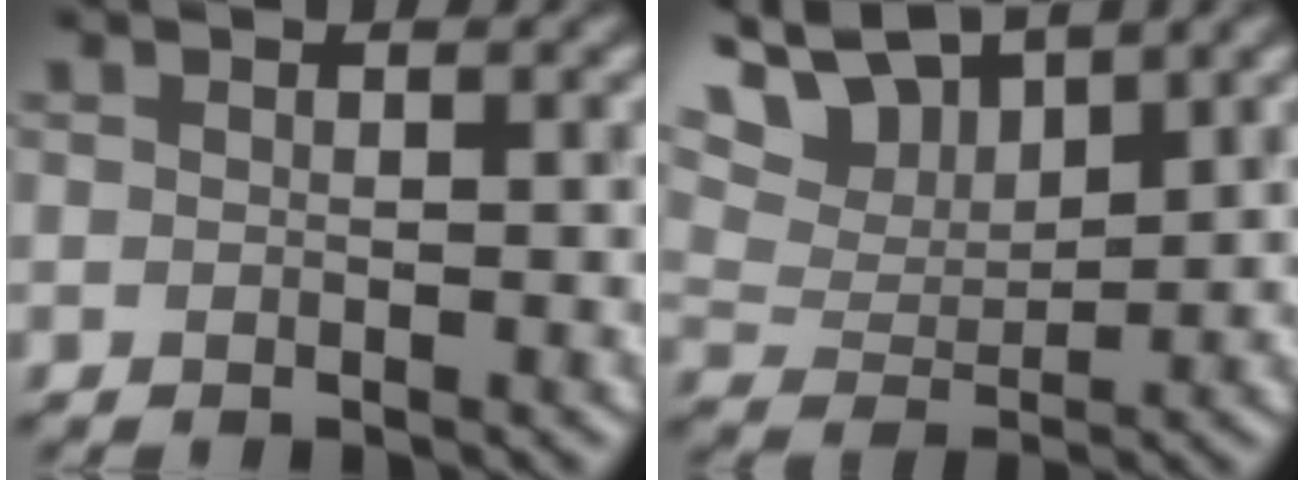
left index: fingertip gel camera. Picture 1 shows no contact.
{"total": 8.4, "force": [6.4, 3.3, 4.4], "torque": [-0.112, 0.021, 0.101]}